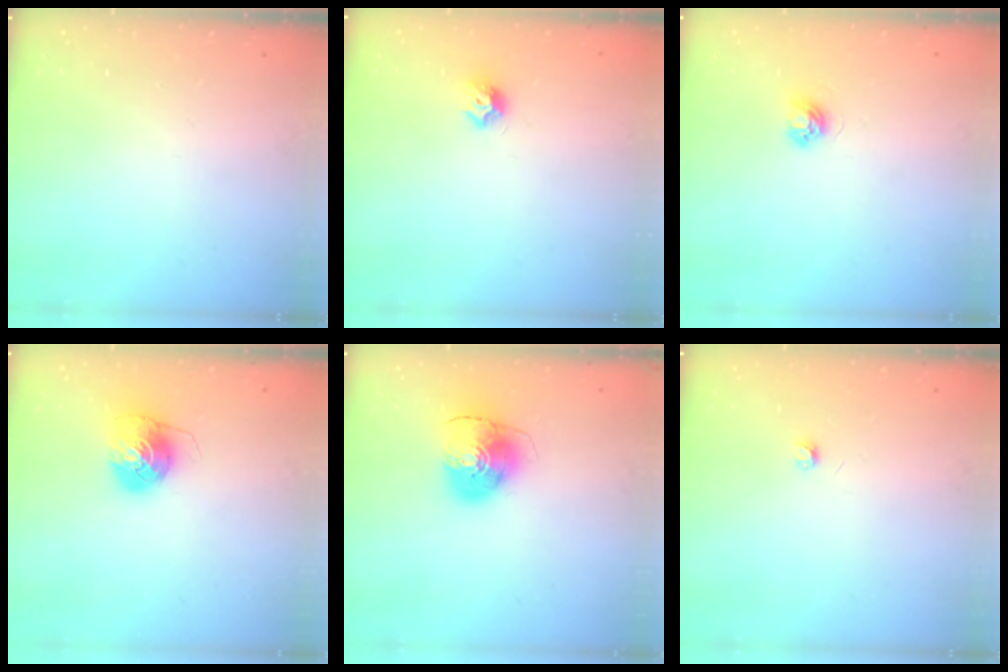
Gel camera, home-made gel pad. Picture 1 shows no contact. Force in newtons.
{"total": 7.3, "press": 7.2, "slide": 0.9}
{"total": 4.4, "press": 4.4, "slide": 0.5}
{"total": 8.8, "press": 8.8, "slide": 0.3}
{"total": 9.6, "press": 9.6, "slide": 1.2}
{"total": 2.8, "press": 2.7, "slide": 0.3}